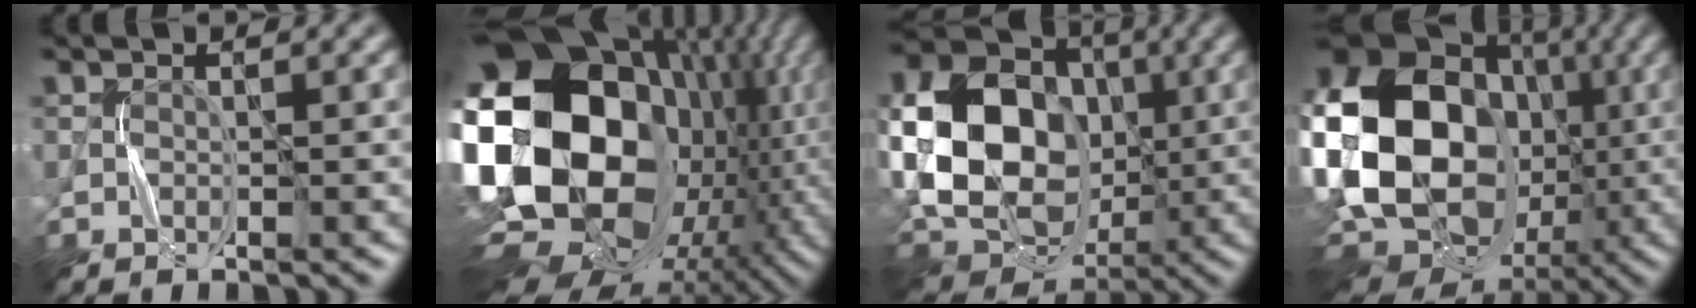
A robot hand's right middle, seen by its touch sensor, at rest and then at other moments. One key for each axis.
{"total": 23.0, "fx": -0.6, "fy": 15.6, "fz": 16.9, "tx": -0.354, "ty": -0.023, "tz": -0.005}
{"total": 18.9, "fx": 0.5, "fy": 14.7, "fz": 11.8, "tx": -0.230, "ty": 0.018, "tz": -0.001}
{"total": 24.5, "fx": -1.3, "fy": 19.7, "fz": 14.5, "tx": -0.295, "ty": 0.010, "tz": -0.081}